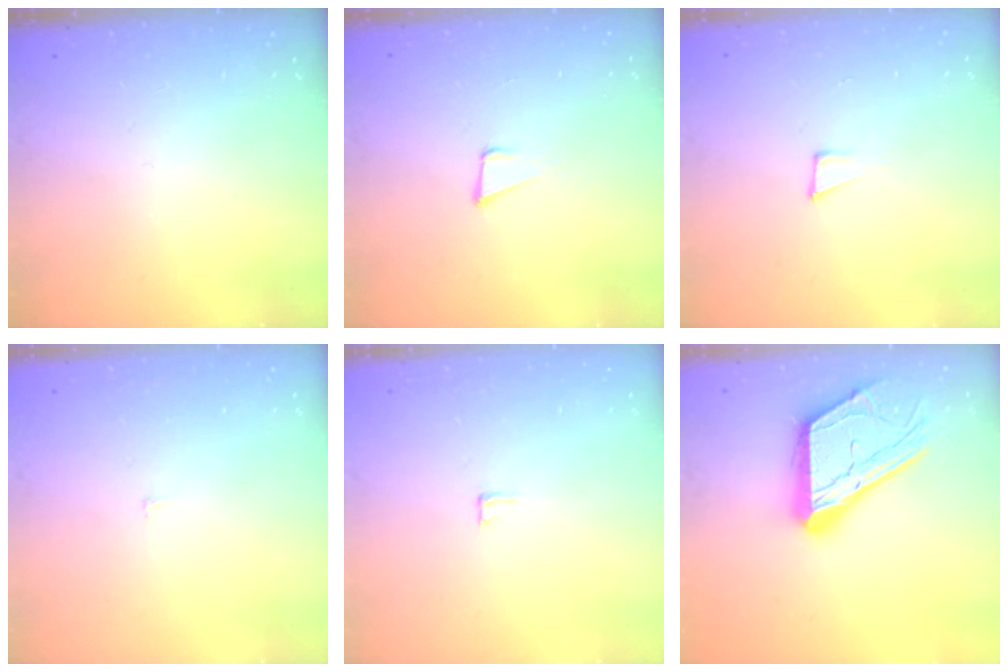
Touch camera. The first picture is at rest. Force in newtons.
{"total": 4.8, "press": 3.9, "slide": 2.7}
{"total": 6.1, "press": 5.4, "slide": 2.8}
{"total": 2.3, "press": 2.3, "slide": 0.2}
{"total": 3.1, "press": 3.1, "slide": 0.2}
{"total": 19.1, "press": 19.0, "slide": 1.7}